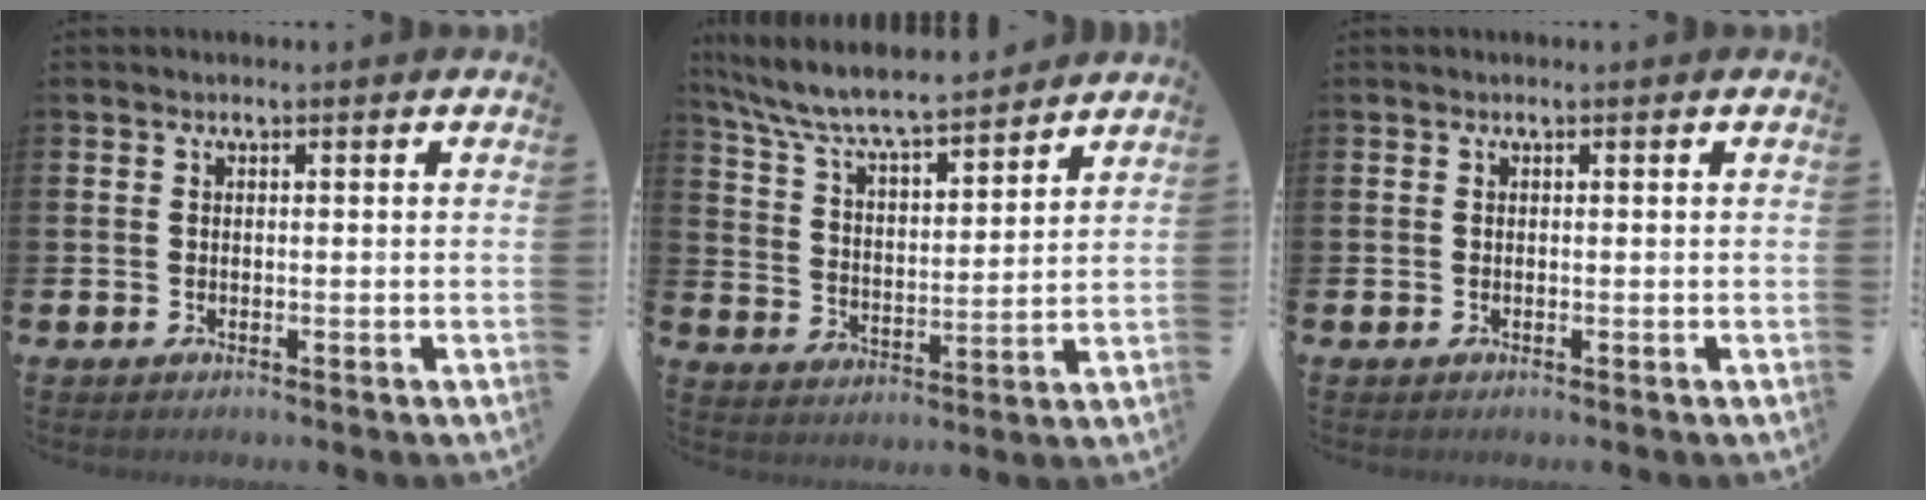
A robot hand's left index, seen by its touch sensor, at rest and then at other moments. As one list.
[{"total": 8.2, "force": [7.7, 0.9, 2.5], "torque": [-0.083, -0.055, 0.134]}, {"total": 0.0}]